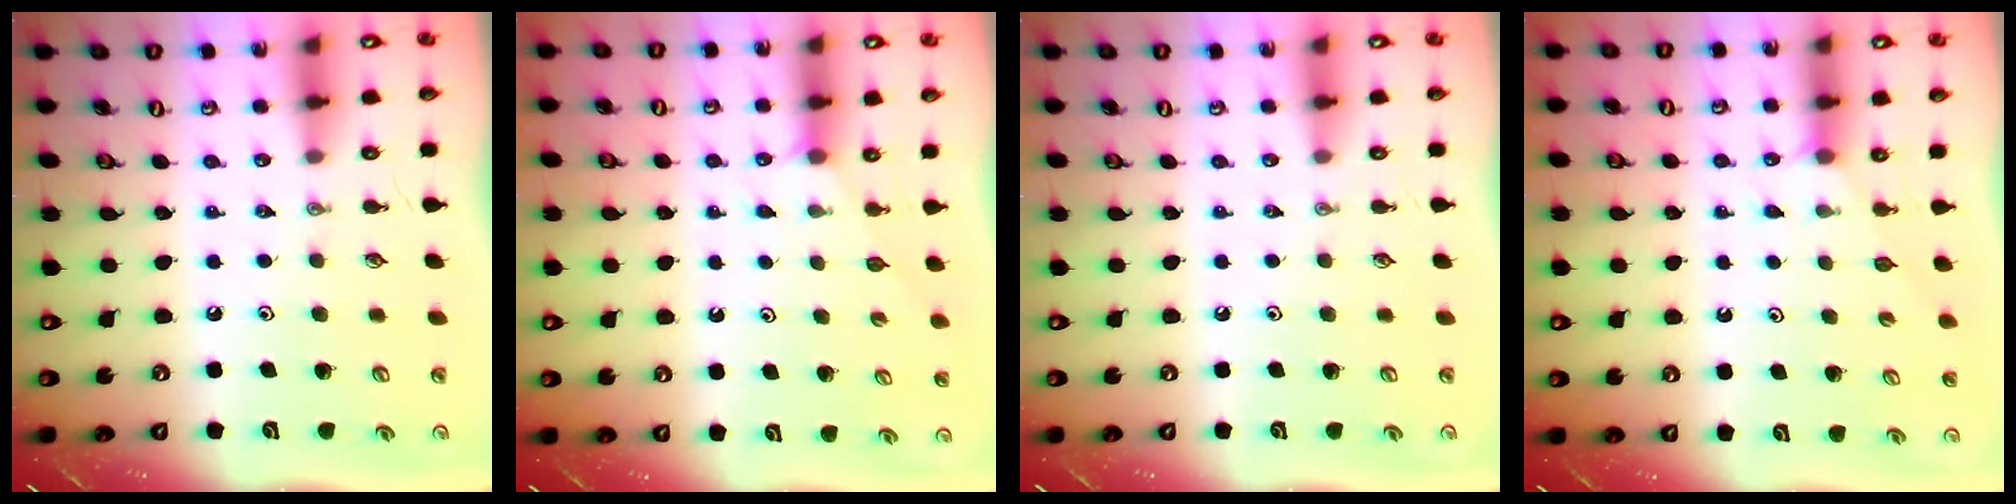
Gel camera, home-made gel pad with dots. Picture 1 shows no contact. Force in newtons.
{"total": 2.5, "press": 2.5, "slide": 0.3}
{"total": 0.0}
{"total": 2.5, "press": 2.5, "slide": 0.3}